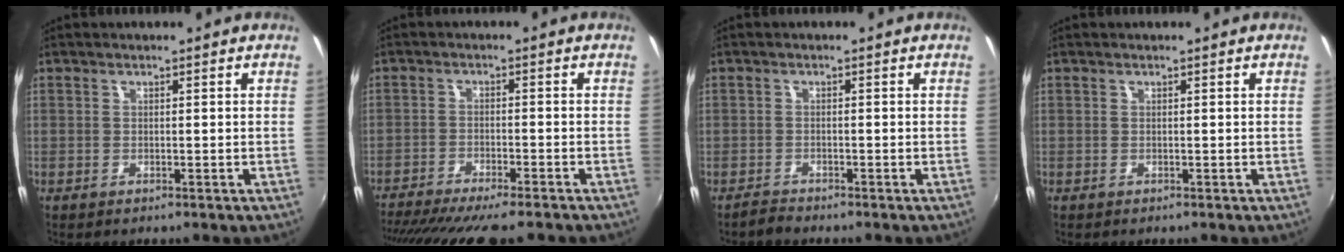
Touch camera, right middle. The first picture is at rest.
{"total": 14.6, "force": [-12.5, 1.5, 7.3], "torque": [-0.146, -0.041, -0.193]}
{"total": 1.7, "force": [-1.5, 0.7, -0.3], "torque": [0.001, 0.003, -0.031]}
{"total": 0.0}